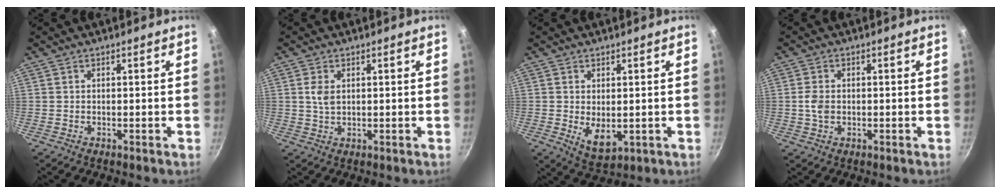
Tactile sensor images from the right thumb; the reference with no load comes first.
{"total": 3.2, "force": [0.9, 2.1, 2.3], "torque": [-0.042, -0.004, 0.018]}
{"total": 5.8, "force": [-0.1, 3.3, 4.8], "torque": [-0.072, -0.019, 0.010]}
{"total": 3.4, "force": [-0.1, 2.5, 2.3], "torque": [-0.044, 0.002, -0.004]}